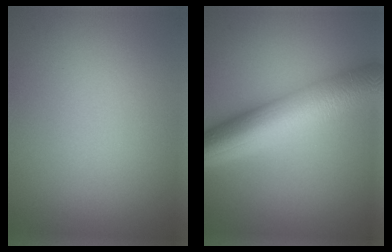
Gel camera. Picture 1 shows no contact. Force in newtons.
{"total": 10.1, "press": 10.1, "slide": 0.2}